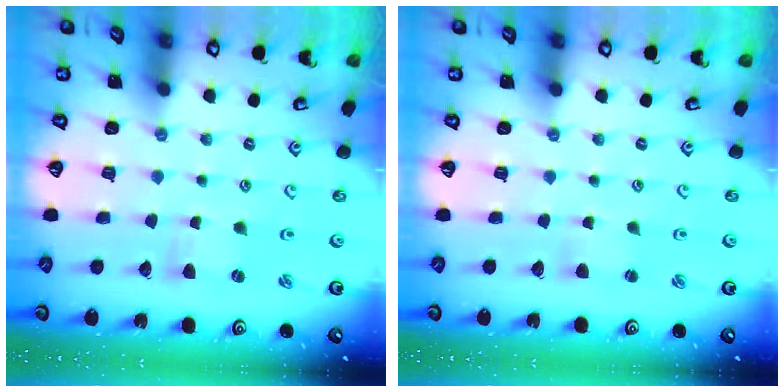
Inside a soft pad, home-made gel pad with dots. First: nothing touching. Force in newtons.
{"total": 2.9, "press": 2.8, "slide": 0.4}